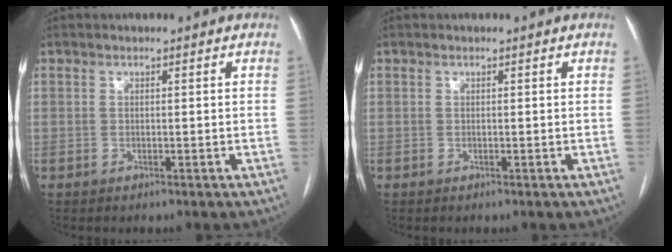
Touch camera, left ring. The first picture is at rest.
{"total": 0.0}